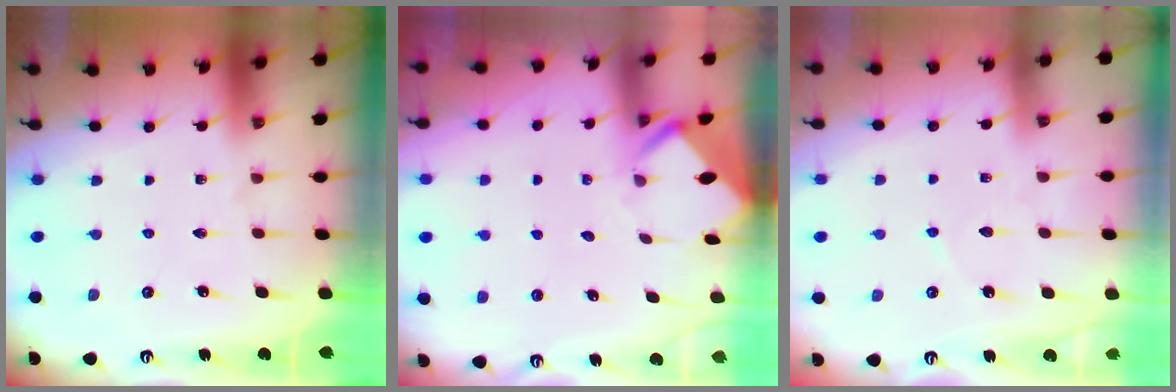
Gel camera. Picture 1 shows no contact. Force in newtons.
{"total": 2.9, "press": 2.9, "slide": 0.1}
{"total": 2.6, "press": 2.5, "slide": 0.3}